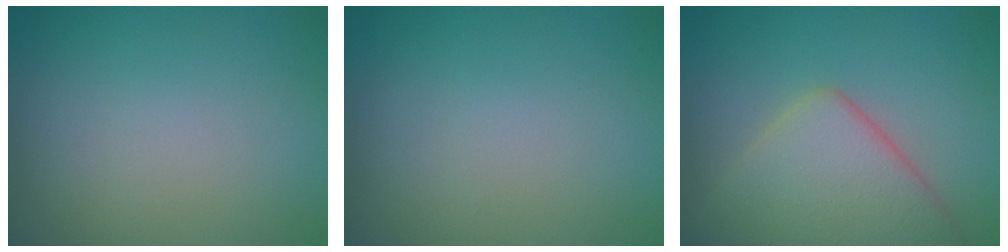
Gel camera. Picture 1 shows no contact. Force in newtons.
{"total": 0.0}
{"total": 6.9, "press": 6.9, "slide": 0.5}